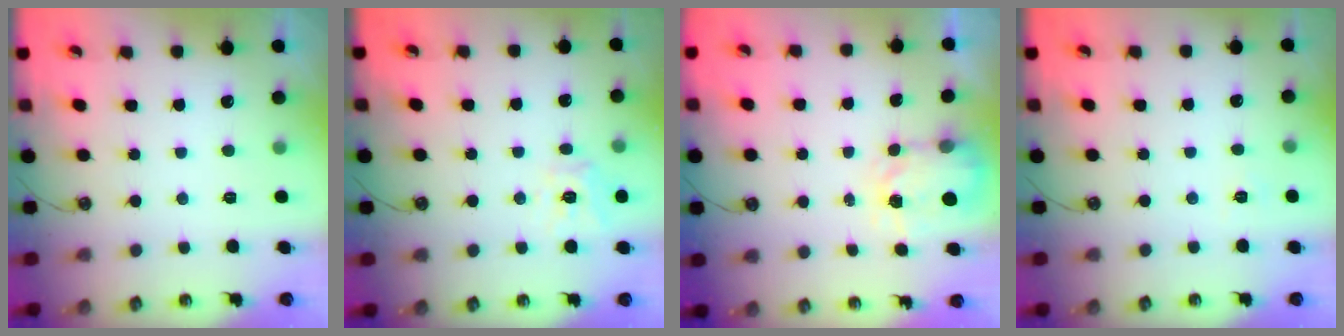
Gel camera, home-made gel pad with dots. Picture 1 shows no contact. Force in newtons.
{"total": 11.1, "press": 11.1, "slide": 1.1}
{"total": 4.4, "press": 4.4, "slide": 0.3}
{"total": 2.6, "press": 2.6, "slide": 0.3}